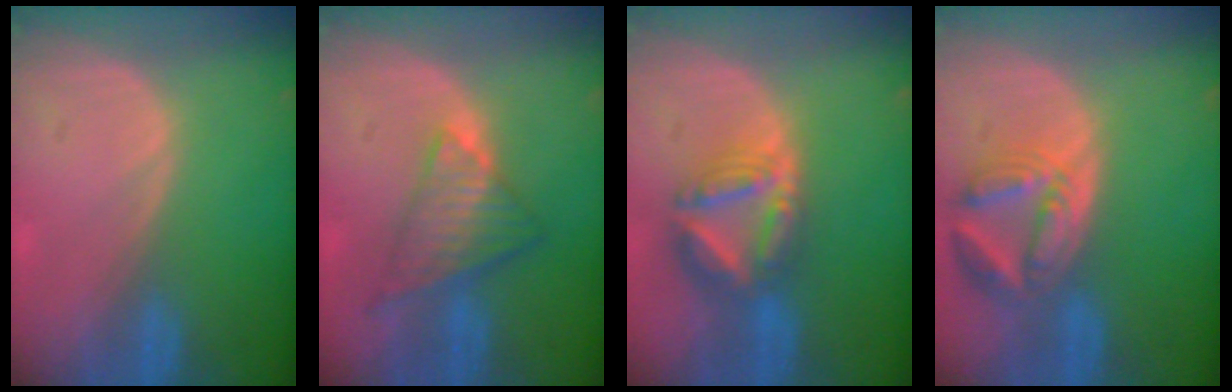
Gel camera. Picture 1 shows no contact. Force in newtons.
{"total": 7.4, "press": 6.4, "slide": 3.6}
{"total": 8.1, "press": 7.0, "slide": 4.0}
{"total": 8.0, "press": 7.1, "slide": 3.7}